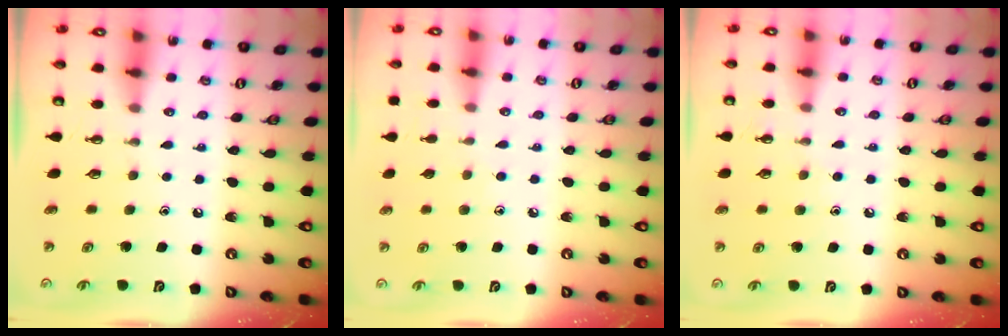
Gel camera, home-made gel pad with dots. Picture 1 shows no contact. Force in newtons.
{"total": 4.6, "press": 4.5, "slide": 0.6}
{"total": 5.3, "press": 5.3, "slide": 0.5}